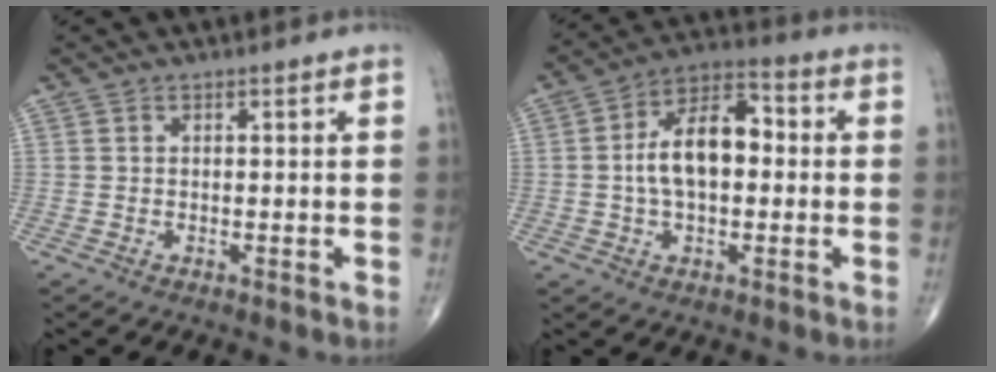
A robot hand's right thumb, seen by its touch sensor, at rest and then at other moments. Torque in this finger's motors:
{"motor_torque": [1.40, 1.58, 1.23, -0.13, 0.14]}